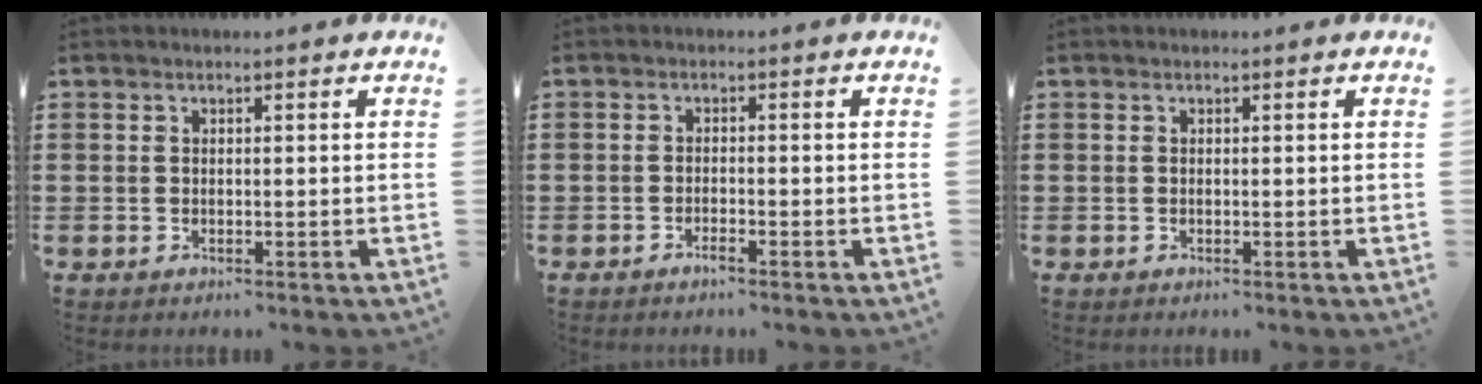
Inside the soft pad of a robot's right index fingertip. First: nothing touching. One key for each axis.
{"total": 1.3, "fx": -1.1, "fy": 0.0, "fz": 0.7, "tx": -0.012, "ty": -0.004, "tz": -0.019}
{"total": 0.0}